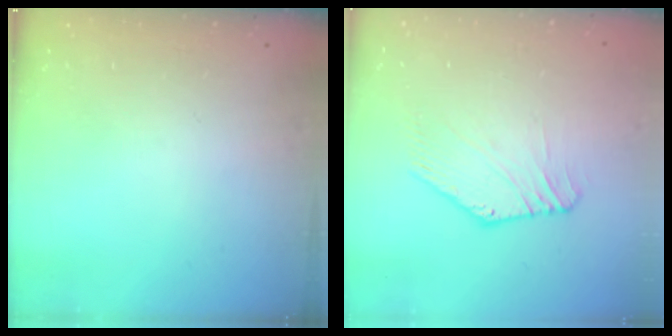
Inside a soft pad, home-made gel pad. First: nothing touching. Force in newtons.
{"total": 2.9, "press": 2.9, "slide": 0.1}